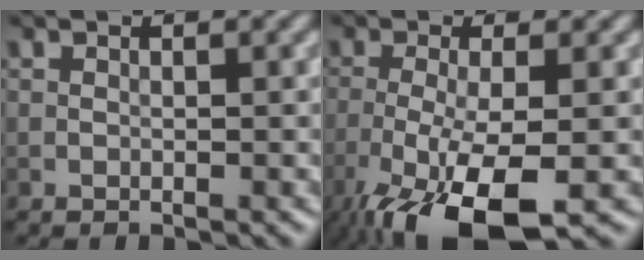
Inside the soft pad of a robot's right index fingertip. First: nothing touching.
{"total": 9.2, "force": [-4.9, 2.5, 7.4], "torque": [-0.146, -0.016, -0.087]}